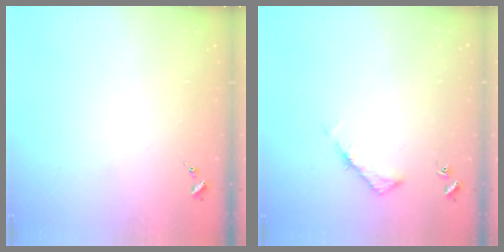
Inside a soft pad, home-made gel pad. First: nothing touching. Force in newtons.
{"total": 5.0, "press": 4.9, "slide": 0.8}